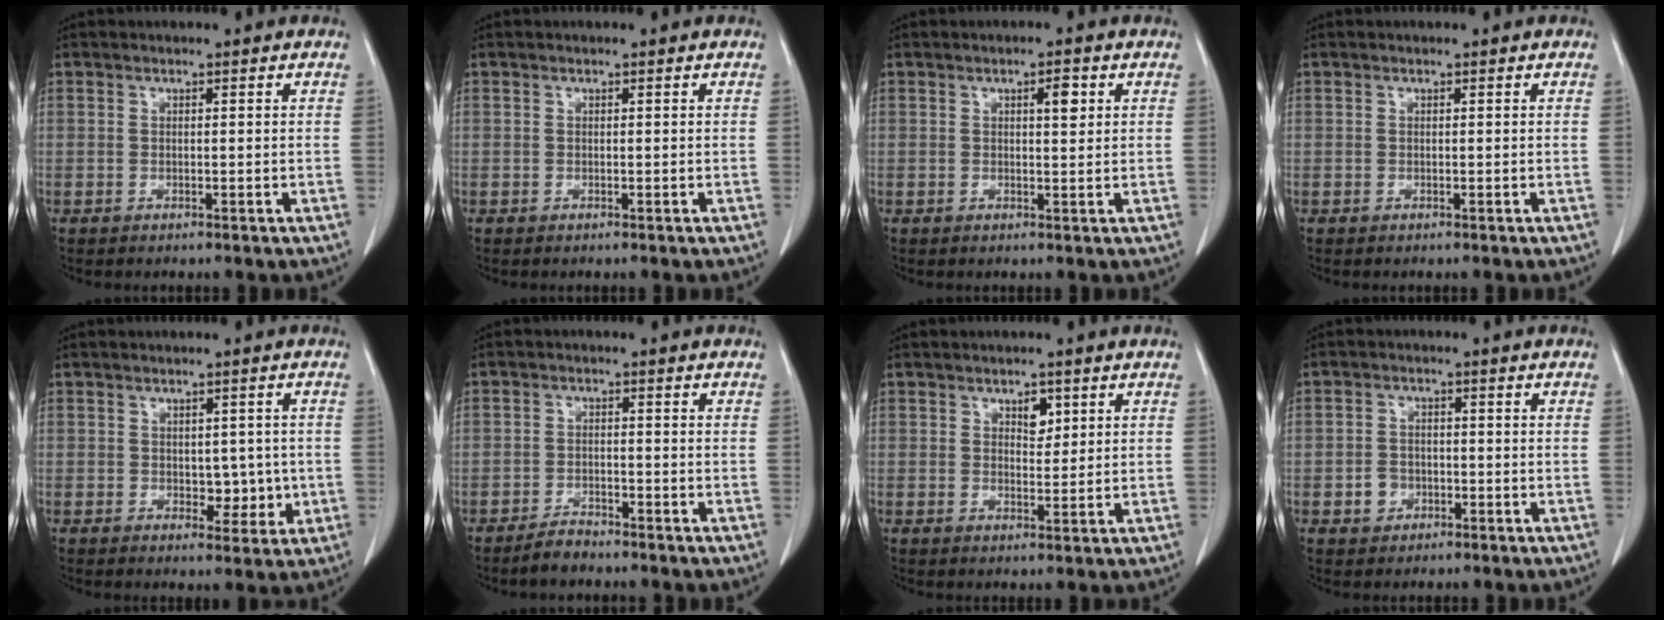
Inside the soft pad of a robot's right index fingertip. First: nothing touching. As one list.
[{"total": 0.0}, {"total": 2.5, "force": [1.0, 0.6, 2.2], "torque": [-0.036, -0.002, 0.015]}, {"total": 0.0}, {"total": 4.4, "force": [-0.3, 2.8, 3.3], "torque": [-0.032, 0.003, 0.005]}, {"total": 2.7, "force": [-2.5, 0.8, 0.7], "torque": [-0.014, 0.000, -0.044]}, {"total": 2.7, "force": [1.4, 1.5, 1.8], "torque": [-0.023, -0.002, 0.023]}, {"total": 3.0, "force": [-1.0, 2.6, 1.0], "torque": [-0.013, 0.008, -0.011]}]